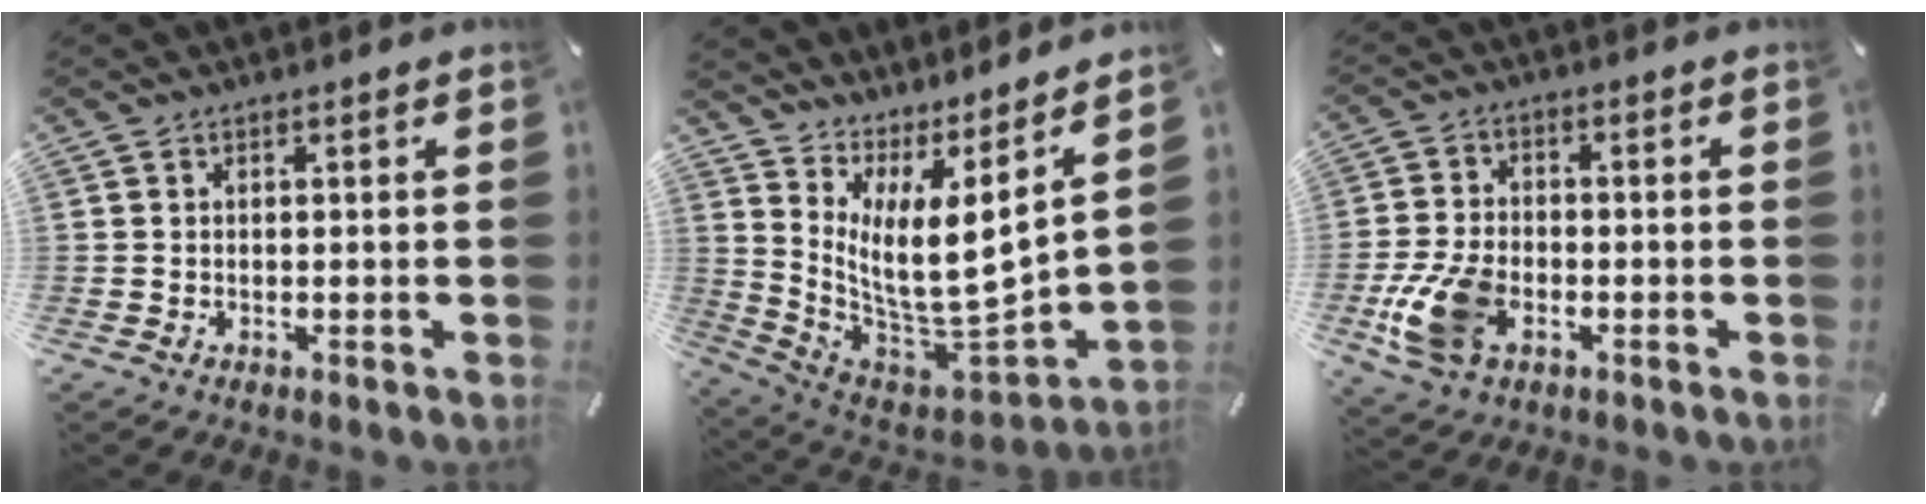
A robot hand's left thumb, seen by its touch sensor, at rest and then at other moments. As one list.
[{"total": 9.7, "force": [3.5, 2.6, 8.6], "torque": [-0.169, -0.090, 0.054]}, {"total": 11.2, "force": [-4.0, 7.2, 7.6], "torque": [-0.166, 0.008, -0.069]}]